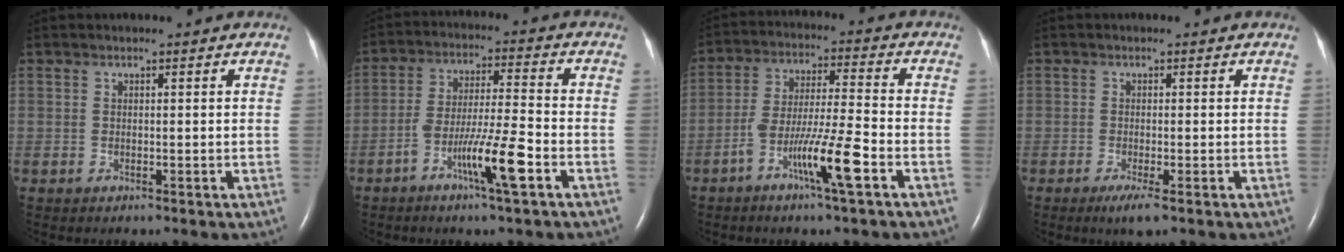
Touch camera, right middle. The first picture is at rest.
{"total": 9.3, "force": [-4.5, 0.0, 8.1], "torque": [-0.154, -0.003, -0.084]}
{"total": 10.0, "force": [-4.9, -0.1, 8.7], "torque": [-0.167, -0.003, -0.093]}
{"total": 2.5, "force": [-1.4, 0.1, 2.1], "torque": [-0.041, -0.009, -0.026]}